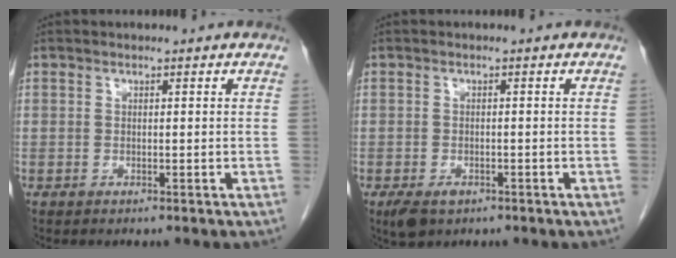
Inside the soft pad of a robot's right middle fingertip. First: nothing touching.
{"total": 3.3, "force": [-1.9, 1.8, 1.9], "torque": [-0.039, -0.006, -0.024]}